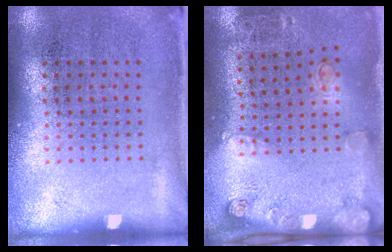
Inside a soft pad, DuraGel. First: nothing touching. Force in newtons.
{"total": 2.0, "press": 1.2, "slide": 1.6}